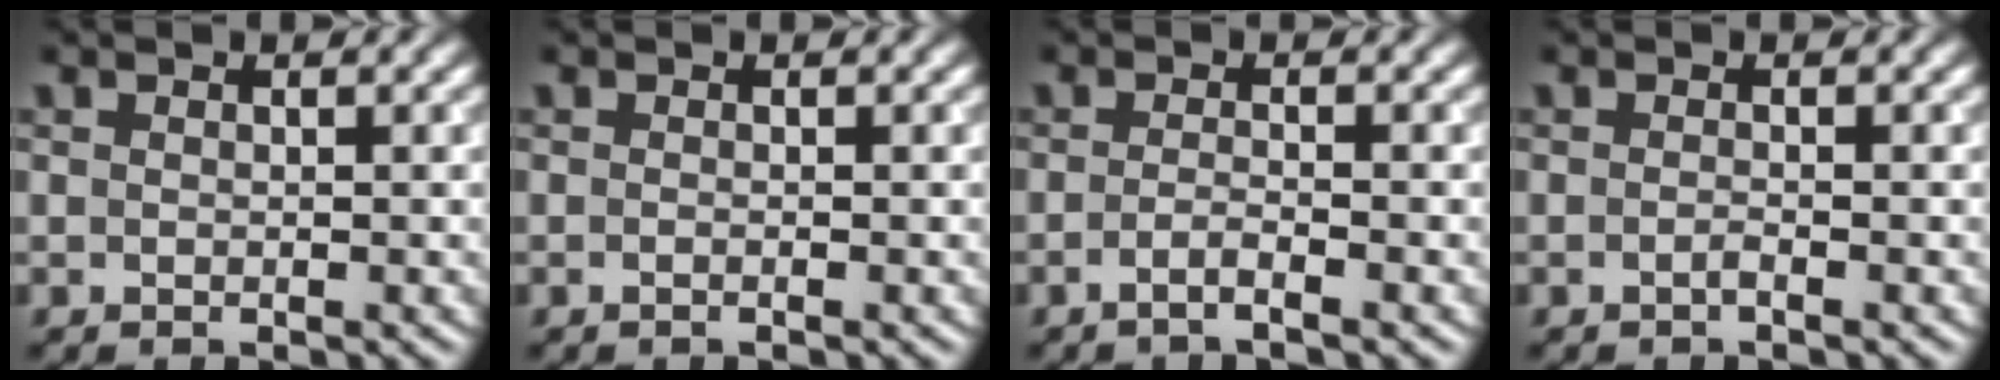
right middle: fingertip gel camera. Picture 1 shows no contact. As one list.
[{"total": 0.6, "force": [-0.2, 0.2, 0.5], "torque": [-0.009, -0.007, -0.008]}, {"total": 1.6, "force": [-0.8, 0.4, 1.3], "torque": [-0.019, -0.001, -0.023]}, {"total": 0.7, "force": [-0.4, 0.1, 0.5], "torque": [-0.010, 0.001, -0.009]}]